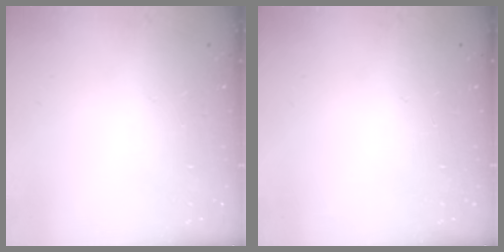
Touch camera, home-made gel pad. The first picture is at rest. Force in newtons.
{"total": 0.0}